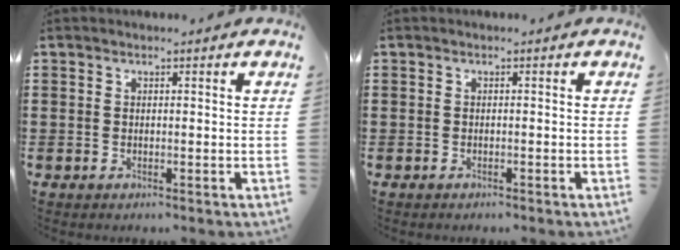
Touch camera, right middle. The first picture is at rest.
{"total": 0.0}